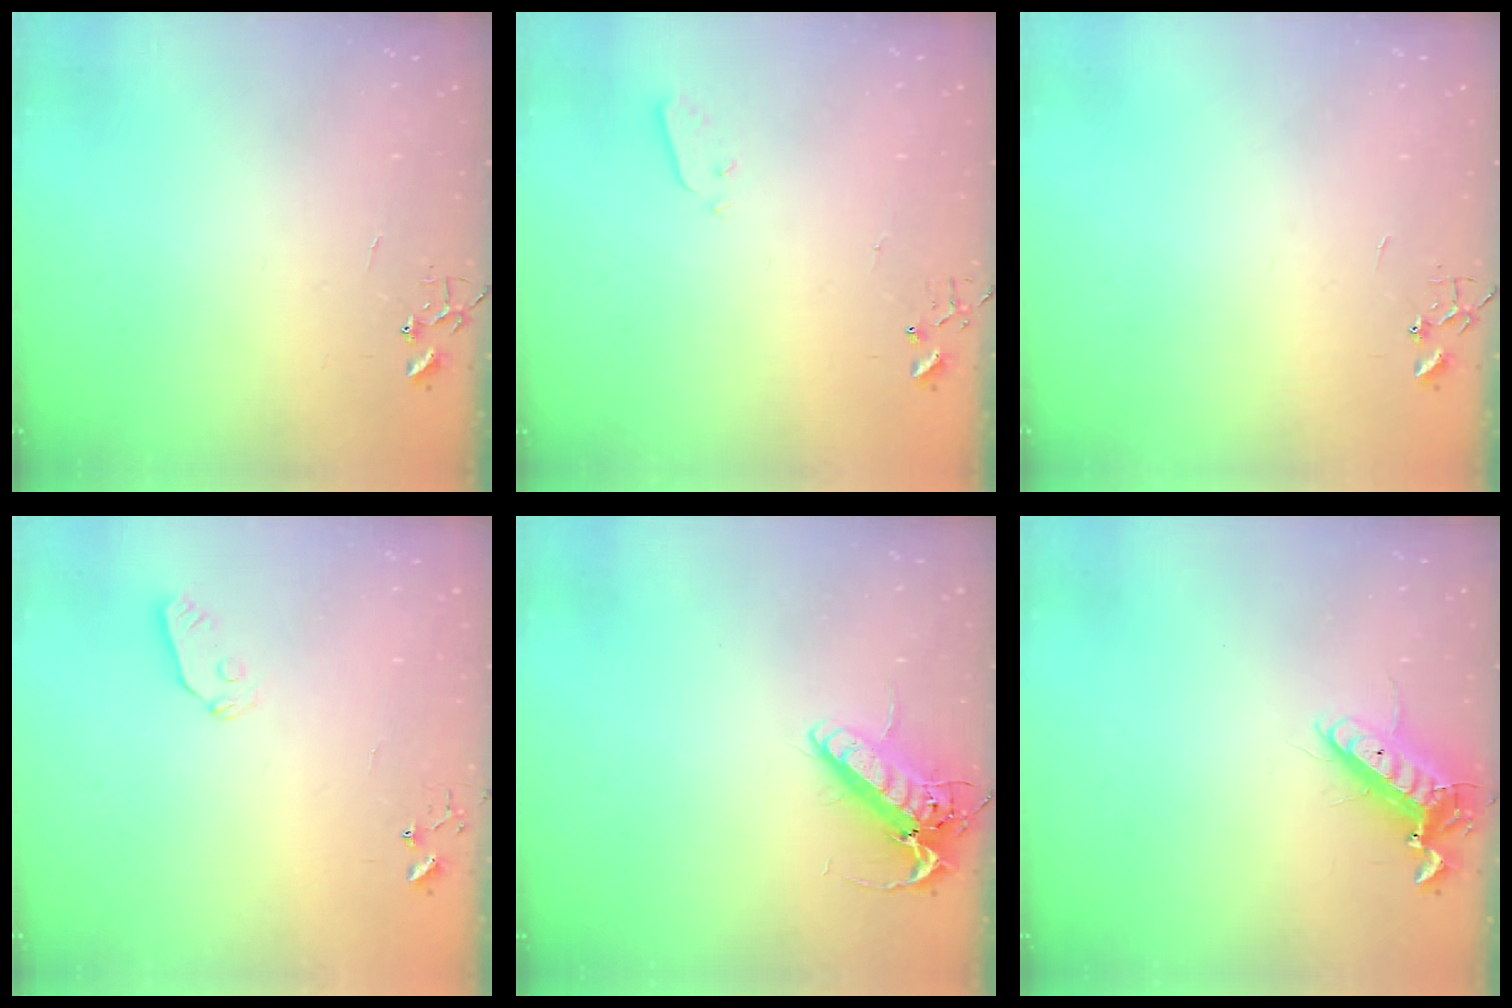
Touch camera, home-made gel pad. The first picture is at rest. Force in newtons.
{"total": 3.0, "press": 3.0, "slide": 0.3}
{"total": 0.0}
{"total": 3.8, "press": 3.7, "slide": 0.5}
{"total": 13.5, "press": 13.2, "slide": 2.7}
{"total": 13.1, "press": 13.0, "slide": 2.3}